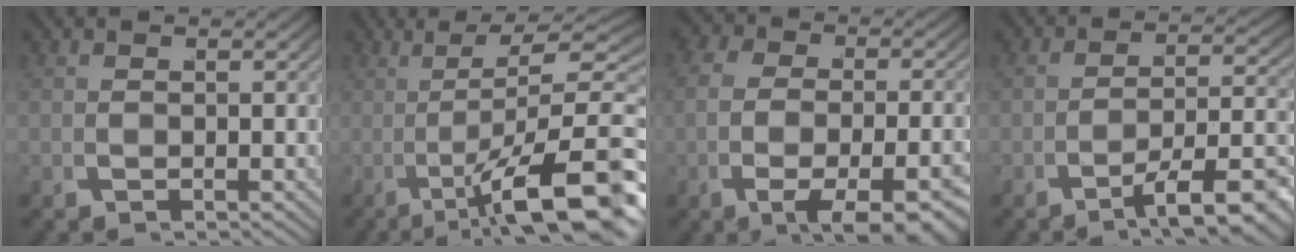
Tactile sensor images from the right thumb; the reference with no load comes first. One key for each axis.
{"total": 11.4, "fx": -1.4, "fy": 4.7, "fz": 10.3, "tx": -0.166, "ty": -0.026, "tz": 0.006}
{"total": 6.0, "fx": -1.8, "fy": 2.8, "fz": 4.9, "tx": -0.086, "ty": -0.013, "tz": -0.017}
{"total": 7.1, "fx": -3.0, "fy": 3.1, "fz": 5.7, "tx": -0.080, "ty": -0.018, "tz": -0.031}